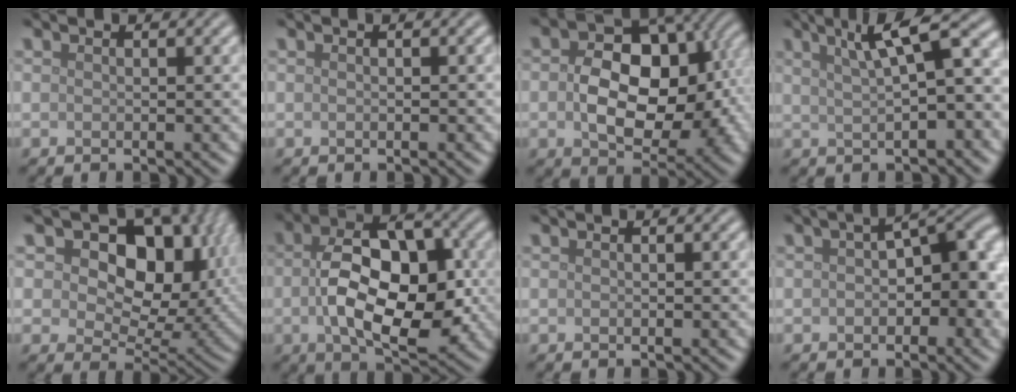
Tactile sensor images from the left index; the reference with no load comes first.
{"total": 0.0}
{"total": 11.0, "force": [-0.1, 7.2, 8.3], "torque": [-0.132, -0.003, 0.005]}
{"total": 8.2, "force": [2.9, 2.5, 7.3], "torque": [-0.100, 0.025, 0.045]}
{"total": 14.5, "force": [5.0, 8.9, 10.3], "torque": [-0.121, 0.011, 0.072]}
{"total": 10.9, "force": [-0.6, 6.1, 9.0], "torque": [-0.146, -0.005, -0.005]}
{"total": 0.0}
{"total": 8.1, "force": [0.5, 4.2, 6.9], "torque": [-0.079, 0.016, -0.001]}